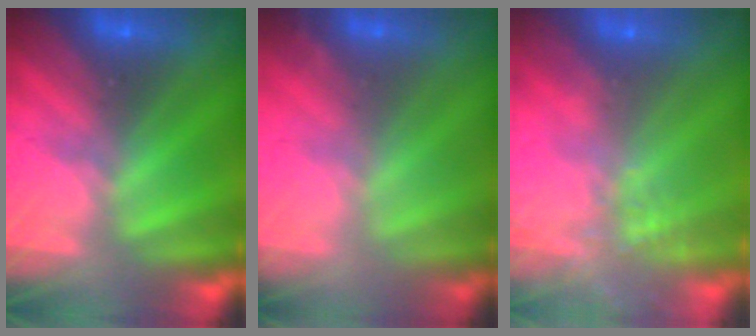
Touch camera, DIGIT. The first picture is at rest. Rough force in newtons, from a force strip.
{"total": 1.5}
{"total": 9.2}